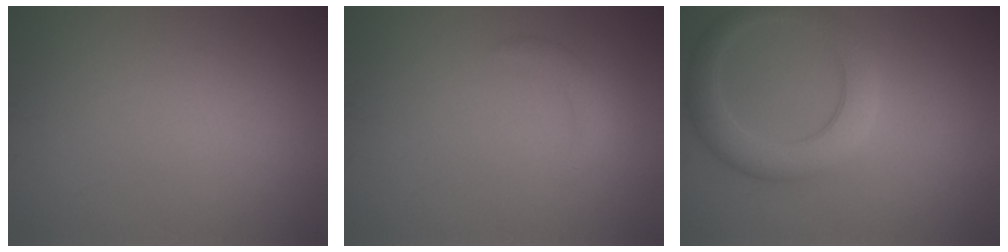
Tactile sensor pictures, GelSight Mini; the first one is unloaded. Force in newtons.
{"total": 1.4, "press": 1.4, "slide": 0.0}
{"total": 4.5, "press": 4.5, "slide": 0.3}